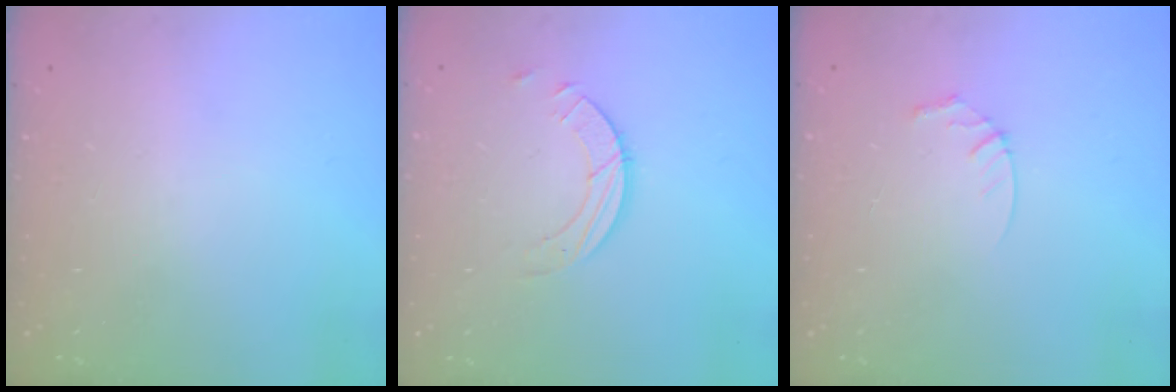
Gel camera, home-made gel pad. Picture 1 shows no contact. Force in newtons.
{"total": 3.4, "press": 3.4, "slide": 0.3}
{"total": 3.5, "press": 3.5, "slide": 0.3}